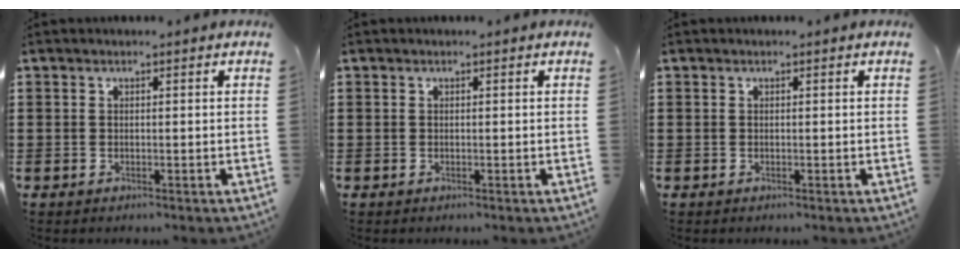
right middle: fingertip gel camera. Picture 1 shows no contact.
{"total": 0.0}
{"total": 0.0}